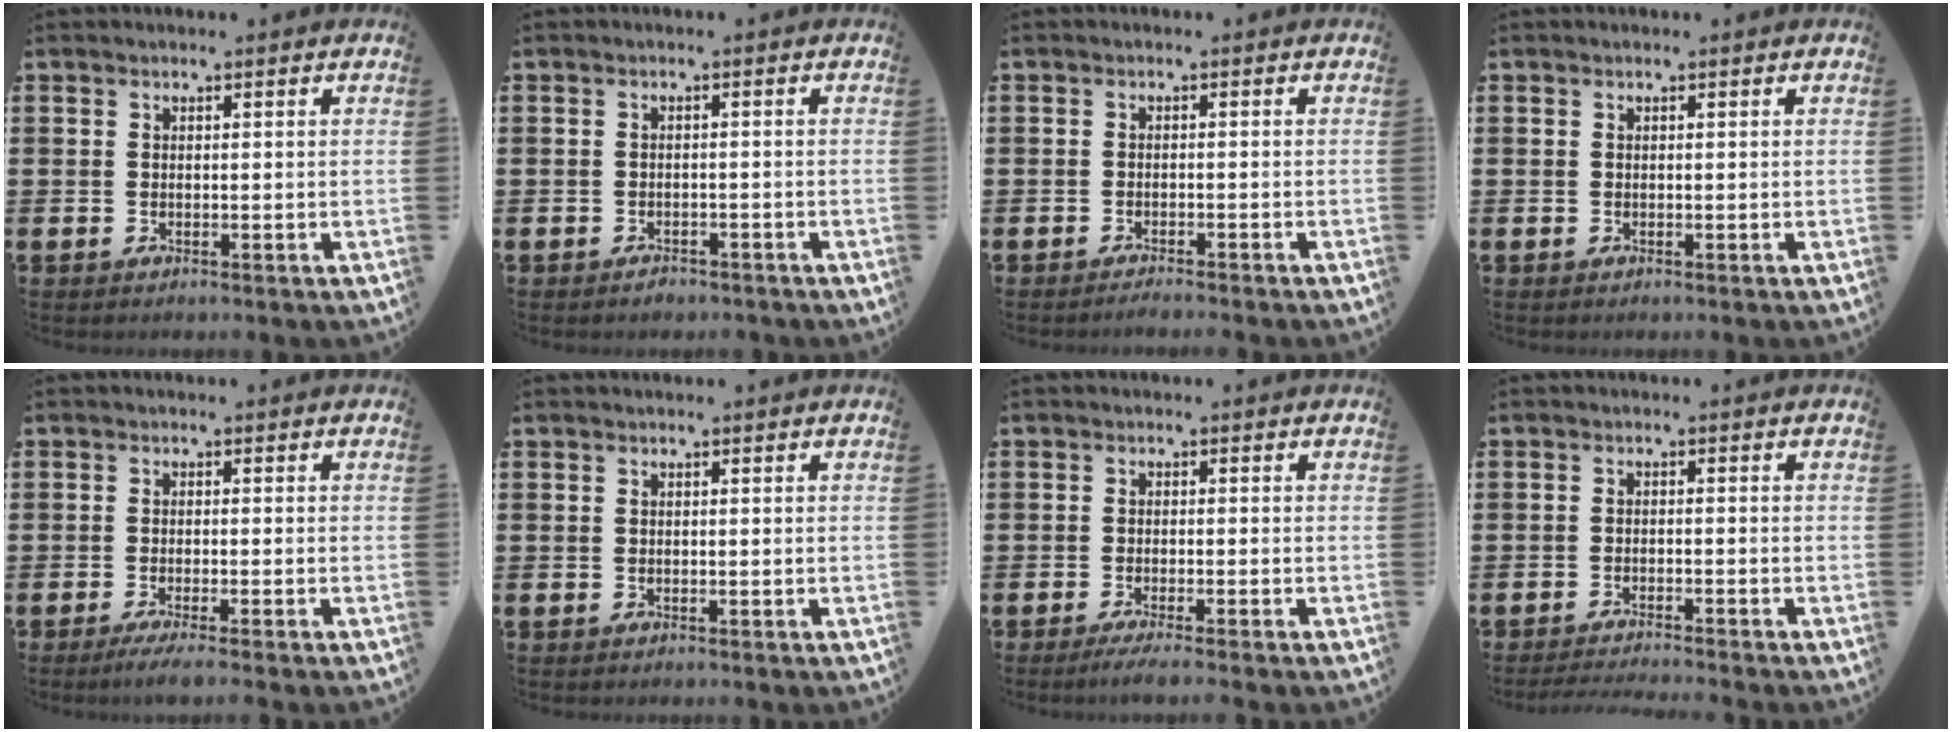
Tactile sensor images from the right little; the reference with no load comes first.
{"total": 1.0, "force": [-0.9, 0.3, 0.0], "torque": [-0.003, 0.002, -0.021]}
{"total": 1.0, "force": [-1.0, -0.1, 0.2], "torque": [-0.004, -0.002, -0.019]}
{"total": 0.0}
{"total": 1.6, "force": [-1.0, 0.0, 1.2], "torque": [-0.019, -0.001, -0.019]}
{"total": 0.0}
{"total": 1.6, "force": [-1.0, 0.0, 1.2], "torque": [-0.018, 0.001, -0.020]}
{"total": 1.7, "force": [-1.6, -0.2, 0.4], "torque": [-0.005, 0.001, -0.032]}